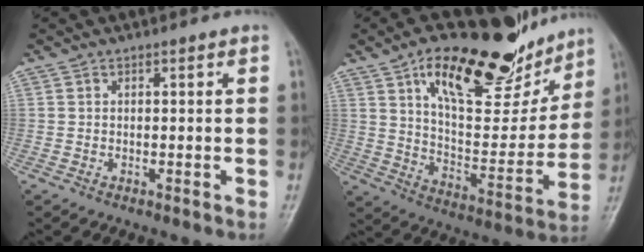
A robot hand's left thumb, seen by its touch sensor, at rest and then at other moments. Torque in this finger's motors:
{"motor_torque": [1.78, 1.45, 1.48, -1.29, 0.11]}